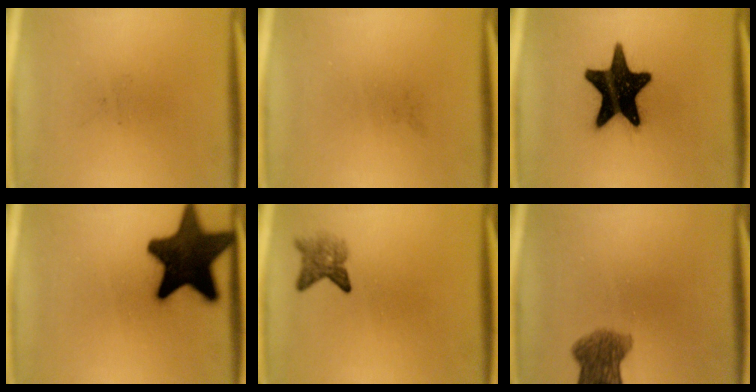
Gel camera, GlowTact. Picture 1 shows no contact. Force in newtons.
{"total": 0.0}
{"total": 19.5}
{"total": 17.9}
{"total": 3.1}
{"total": 6.4}